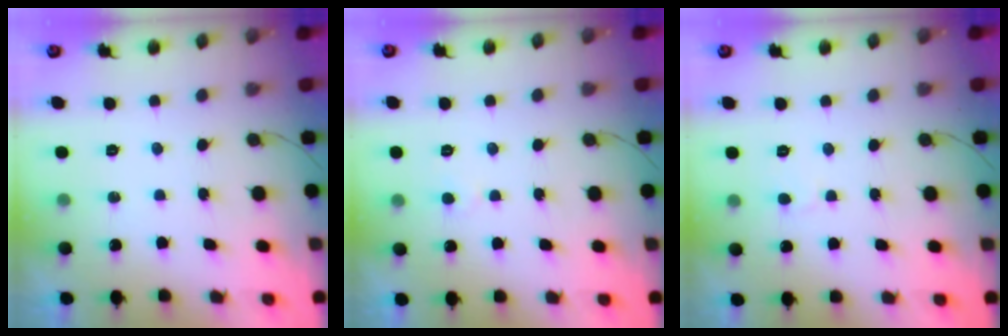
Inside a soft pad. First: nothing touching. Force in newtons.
{"total": 2.1, "press": 2.1, "slide": 0.3}
{"total": 2.8, "press": 2.8, "slide": 0.3}